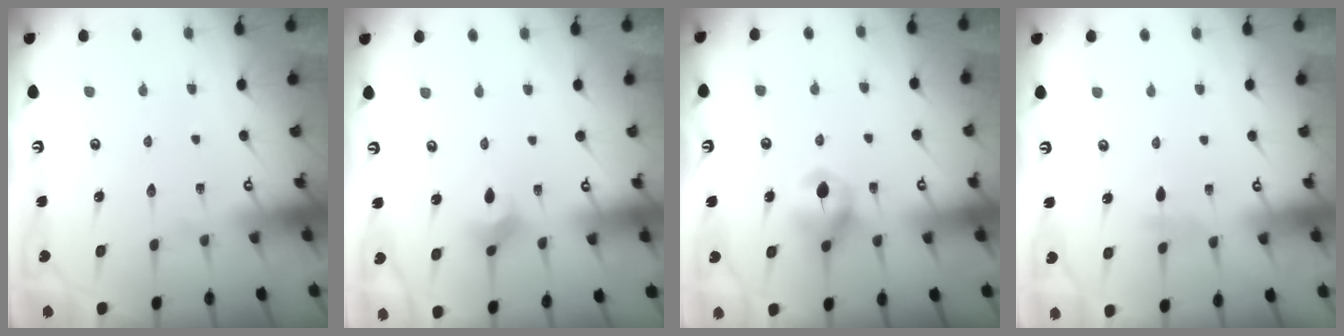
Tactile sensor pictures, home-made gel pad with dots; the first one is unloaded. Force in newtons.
{"total": 2.8, "press": 2.7, "slide": 0.7}
{"total": 6.4, "press": 6.3, "slide": 0.8}
{"total": 2.8, "press": 2.7, "slide": 0.6}